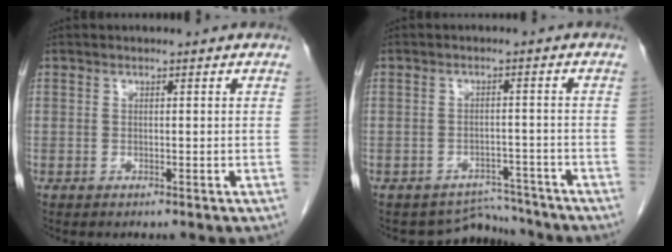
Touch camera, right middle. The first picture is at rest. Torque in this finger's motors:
{"motor_torque": [-0.07, -0.14, -0.15, -0.02]}